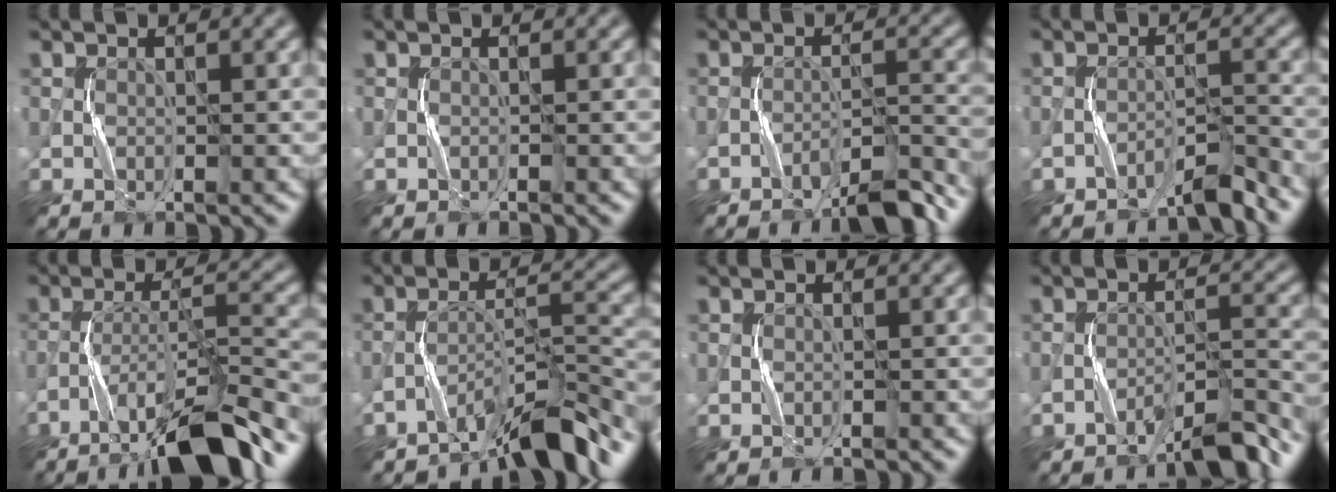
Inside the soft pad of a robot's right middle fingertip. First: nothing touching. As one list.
[{"total": 0.0}, {"total": 4.1, "force": [-3.5, 0.2, 2.1], "torque": [-0.028, 0.016, -0.057]}, {"total": 2.9, "force": [-2.8, -0.1, 0.8], "torque": [-0.010, 0.012, -0.051]}, {"total": 9.5, "force": [-6.9, 1.1, 6.4], "torque": [-0.102, 0.015, -0.116]}, {"total": 6.4, "force": [-5.6, 0.6, 3.1], "torque": [-0.047, 0.007, -0.097]}, {"total": 0.0}, {"total": 4.2, "force": [-3.8, 0.2, 1.9], "torque": [-0.028, 0.014, -0.065]}]